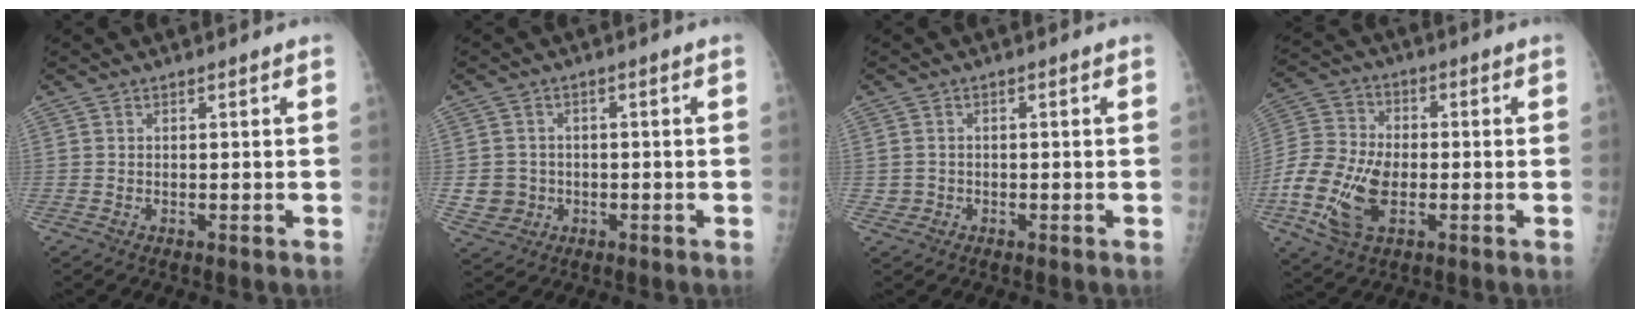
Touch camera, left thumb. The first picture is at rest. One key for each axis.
{"total": 5.0, "fx": -0.9, "fy": 4.8, "fz": 1.0, "tx": -0.003, "ty": 0.004, "tz": -0.009}
{"total": 1.6, "fx": -0.6, "fy": 1.5, "fz": -0.1, "tx": 0.006, "ty": 0.005, "tz": -0.011}
{"total": 15.0, "fx": -4.2, "fy": 9.0, "fz": 11.2, "tx": -0.237, "ty": 0.007, "tz": -0.082}